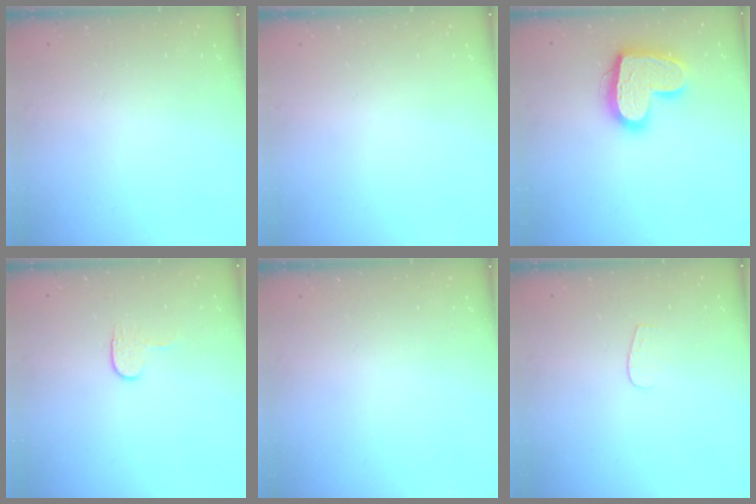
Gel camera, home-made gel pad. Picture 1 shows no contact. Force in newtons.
{"total": 0.0}
{"total": 17.5, "press": 17.4, "slide": 1.6}
{"total": 3.8, "press": 3.8, "slide": 0.4}
{"total": 0.0}
{"total": 3.4, "press": 3.4, "slide": 0.3}